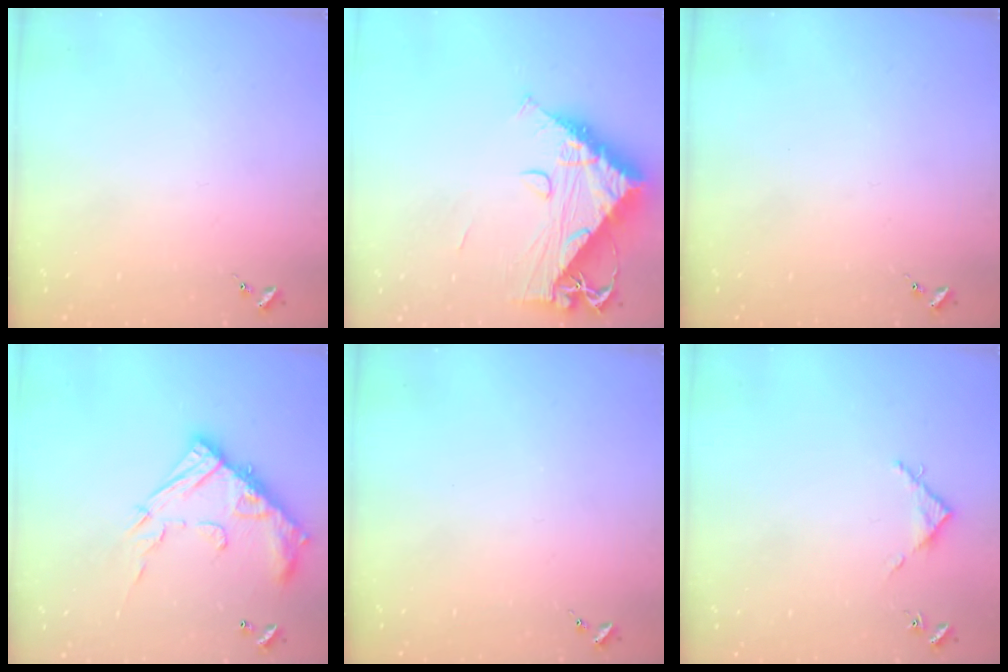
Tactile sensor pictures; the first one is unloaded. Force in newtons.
{"total": 15.5, "press": 15.5, "slide": 1.5}
{"total": 0.0}
{"total": 18.0, "press": 18.0, "slide": 1.4}
{"total": 0.0}
{"total": 3.6, "press": 3.6, "slide": 0.3}